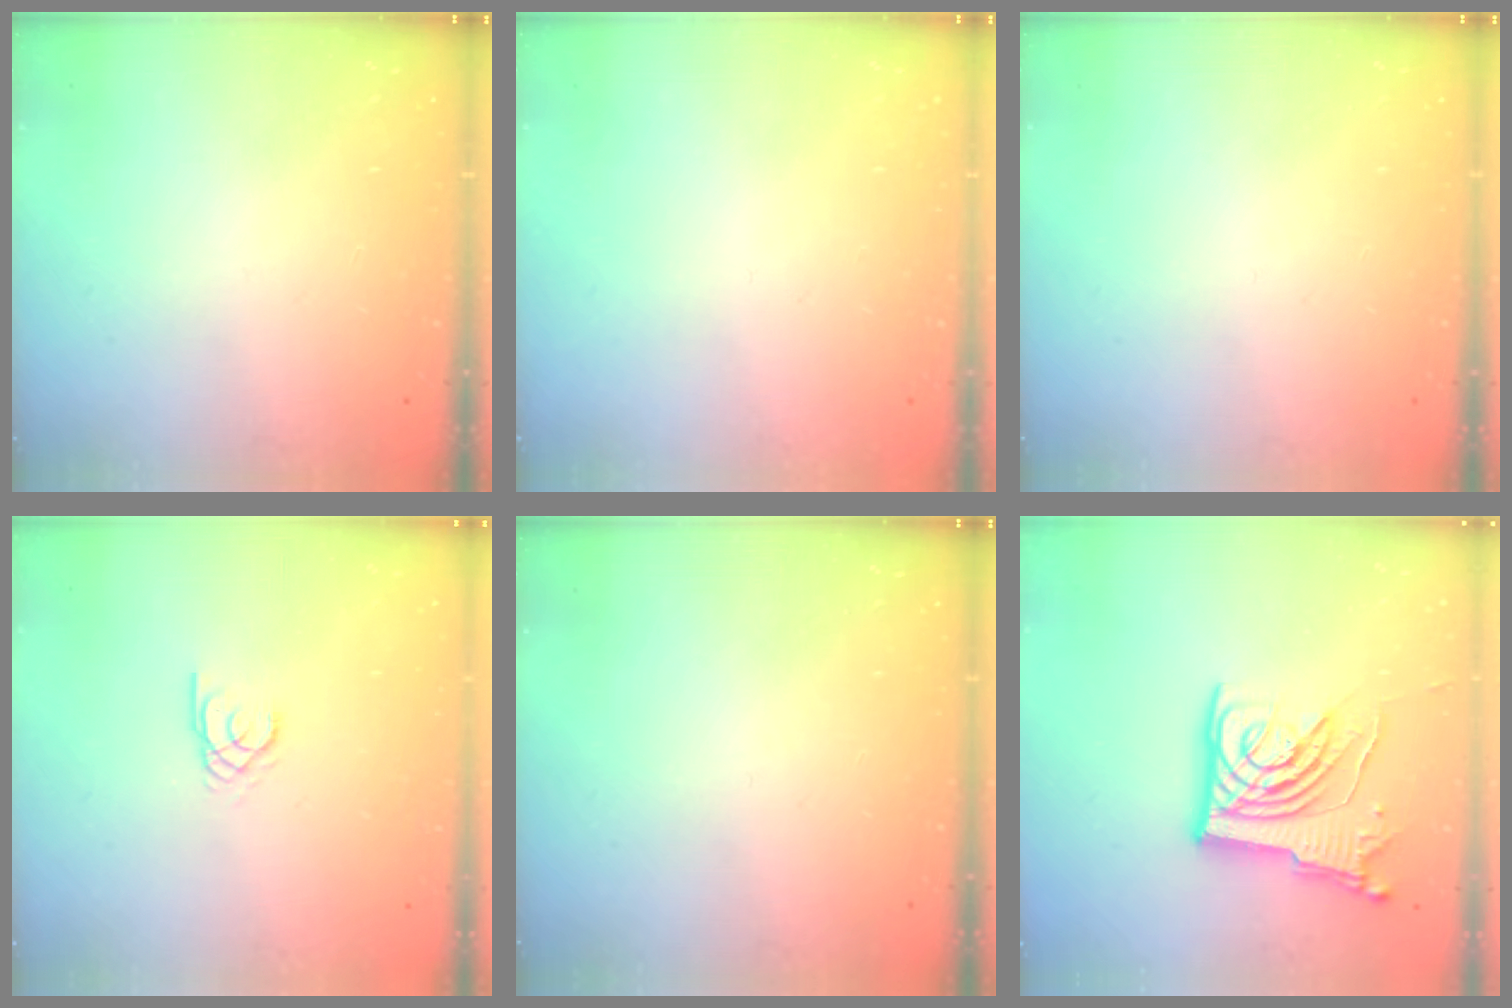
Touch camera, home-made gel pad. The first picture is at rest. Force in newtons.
{"total": 0.0}
{"total": 0.0}
{"total": 1.9, "press": 1.9, "slide": 0.0}
{"total": 0.0}
{"total": 14.9, "press": 14.8, "slide": 1.8}